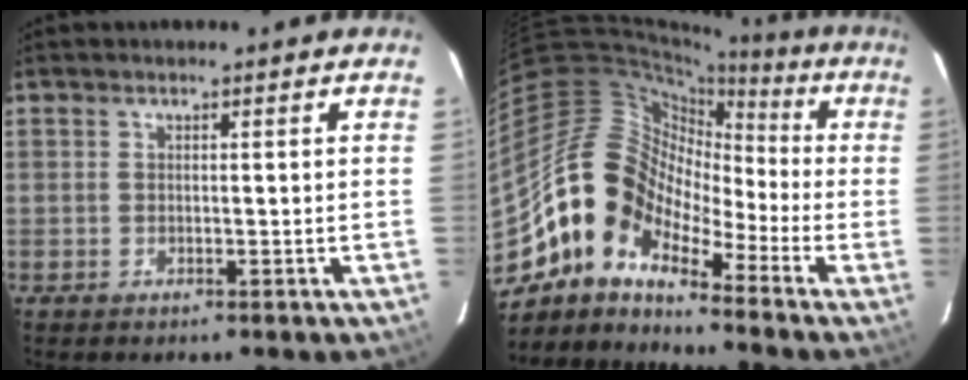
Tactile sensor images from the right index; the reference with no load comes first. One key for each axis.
{"total": 12.5, "fx": -8.1, "fy": 7.2, "fz": 6.3, "tx": -0.107, "ty": 0.020, "tz": -0.183}